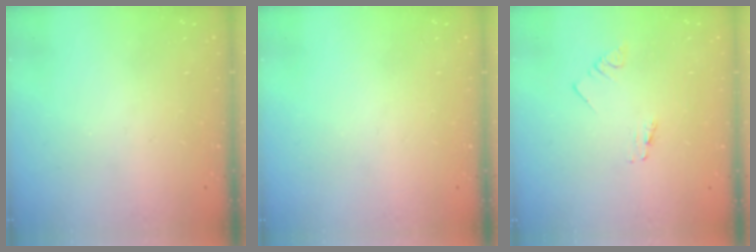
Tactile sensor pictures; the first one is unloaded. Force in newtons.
{"total": 0.0}
{"total": 0.7, "press": 0.7, "slide": 0.1}